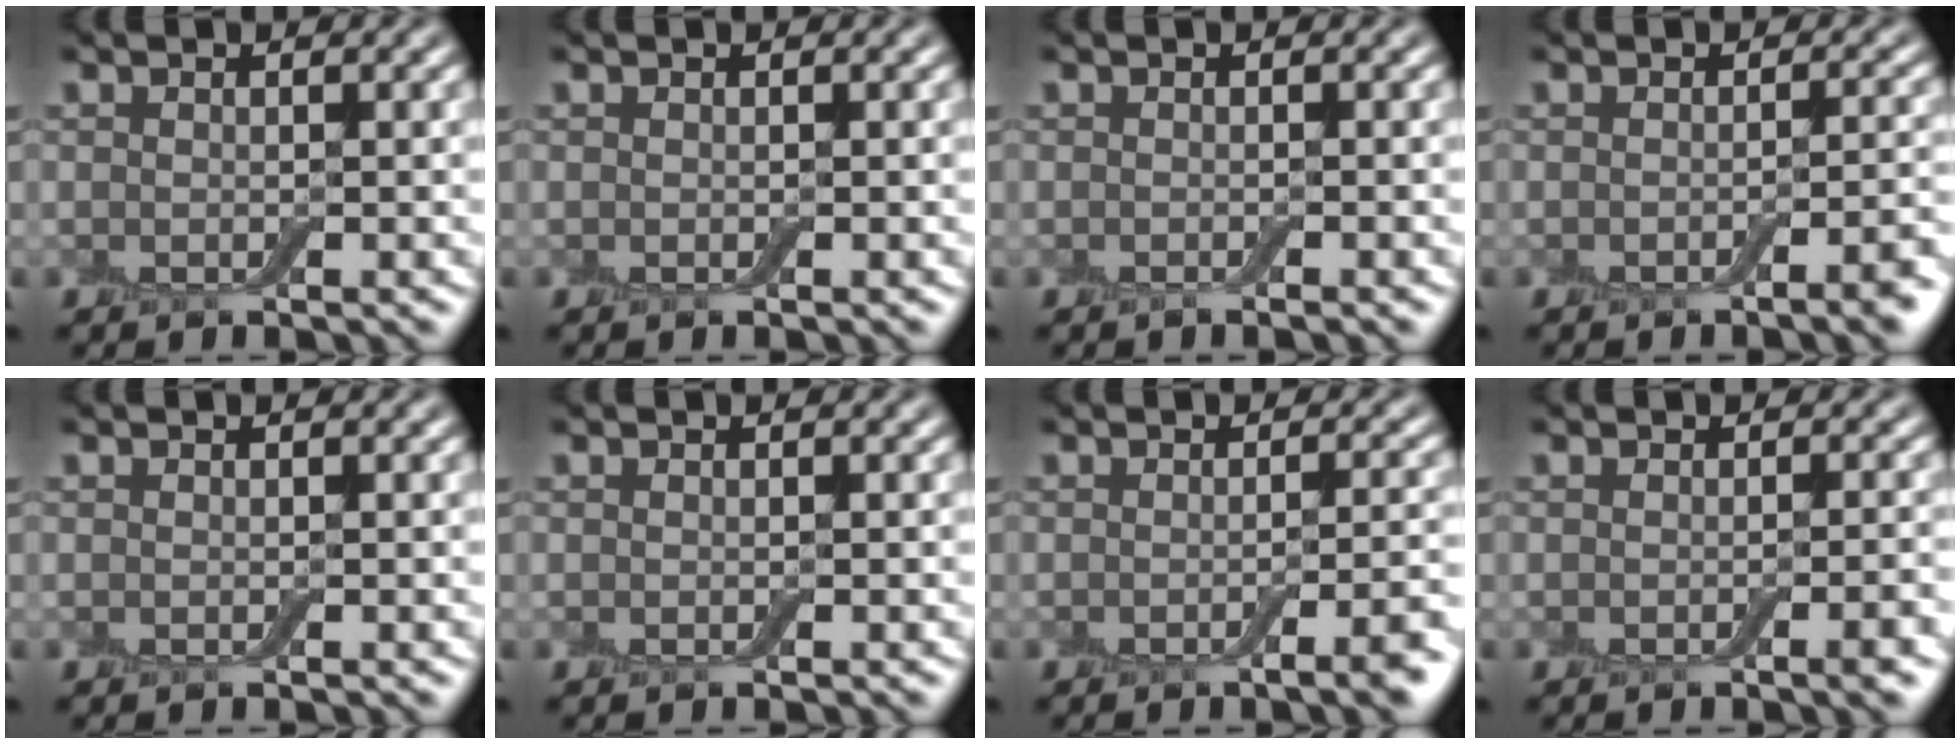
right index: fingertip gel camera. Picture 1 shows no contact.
{"total": 0.0}
{"total": 0.7, "force": [-0.5, 0.0, 0.5], "torque": [-0.005, -0.001, -0.009]}
{"total": 3.1, "force": [-1.5, 0.8, 2.6], "torque": [-0.024, 0.004, -0.025]}
{"total": 0.0}
{"total": 0.0}
{"total": 4.0, "force": [-1.8, 1.2, 3.4], "torque": [-0.031, 0.002, -0.026]}
{"total": 2.1, "force": [-0.8, 0.4, 1.9], "torque": [-0.020, 0.004, -0.012]}